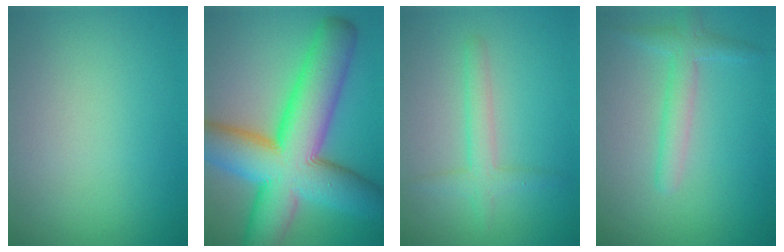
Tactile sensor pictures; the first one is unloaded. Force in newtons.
{"total": 14.8, "press": 14.8, "slide": 0.5}
{"total": 2.4, "press": 2.4, "slide": 0.1}
{"total": 2.5, "press": 2.5, "slide": 0.1}